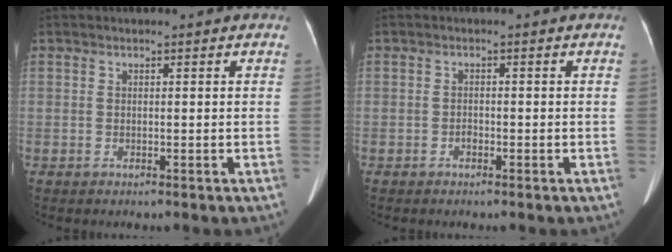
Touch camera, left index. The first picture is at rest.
{"total": 0.9, "force": [-0.6, 0.4, 0.5], "torque": [-0.008, 0.003, -0.012]}